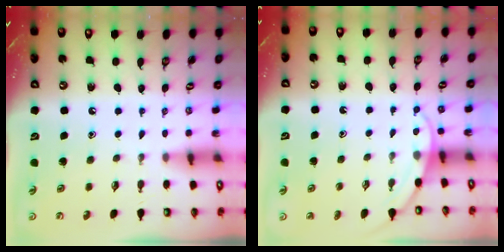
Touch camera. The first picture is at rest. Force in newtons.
{"total": 3.8, "press": 3.8, "slide": 0.3}